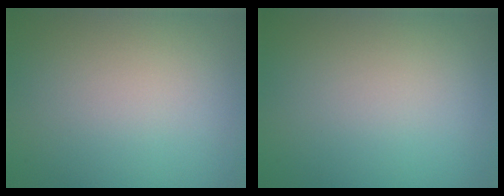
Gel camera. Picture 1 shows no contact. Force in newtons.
{"total": 0.0}